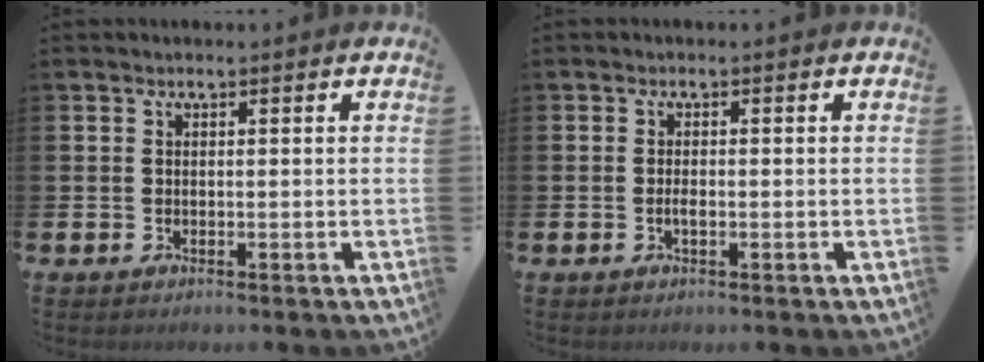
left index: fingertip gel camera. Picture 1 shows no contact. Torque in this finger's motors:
{"motor_torque": [0.06, 0.04, 0.02, 0.03]}